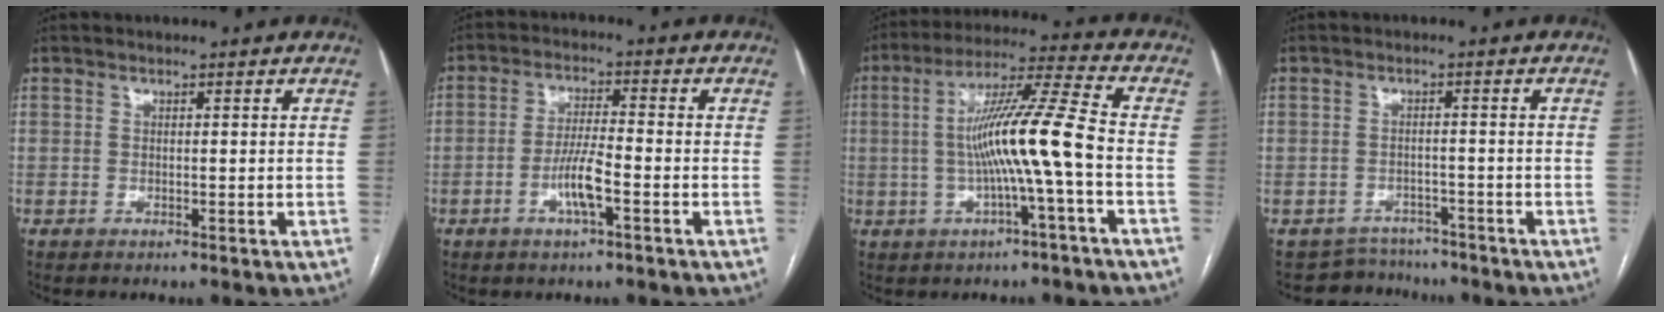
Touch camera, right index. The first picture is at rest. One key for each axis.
{"total": 5.8, "fx": -2.3, "fy": 0.7, "fz": 5.3, "tx": -0.108, "ty": 0.001, "tz": -0.043}
{"total": 11.9, "fx": -1.6, "fy": -0.8, "fz": 11.7, "tx": -0.213, "ty": 0.017, "tz": -0.031}
{"total": 4.6, "fx": -4.0, "fy": 1.8, "fz": -1.4, "tx": 0.022, "ty": 0.018, "tz": -0.060}